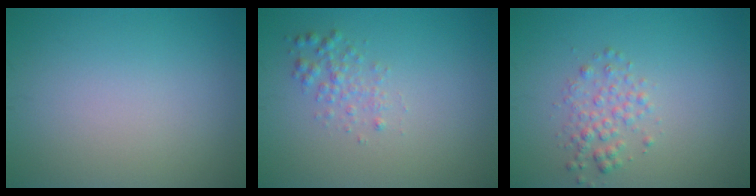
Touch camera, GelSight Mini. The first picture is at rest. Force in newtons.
{"total": 1.7, "press": 1.7, "slide": 0.0}
{"total": 2.1, "press": 2.1, "slide": 0.1}